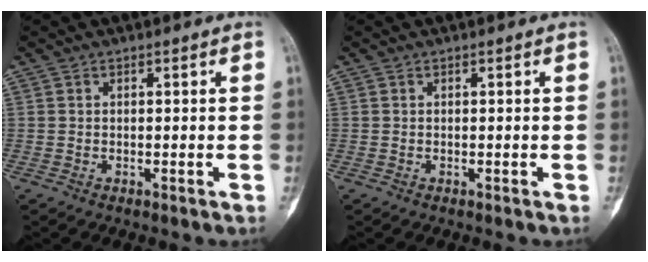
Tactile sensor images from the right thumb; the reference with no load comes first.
{"total": 0.0}